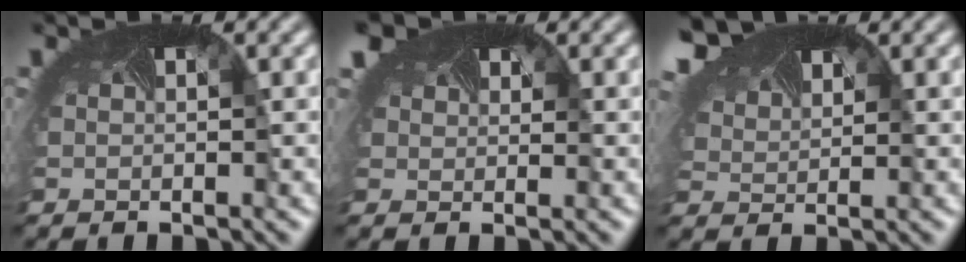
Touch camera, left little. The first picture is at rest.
{"total": 2.9, "force": [2.4, 1.5, 0.7], "torque": [-0.042, -0.001, 0.034]}
{"total": 5.4, "force": [4.5, 2.4, 1.9], "torque": [-0.081, 0.005, 0.083]}